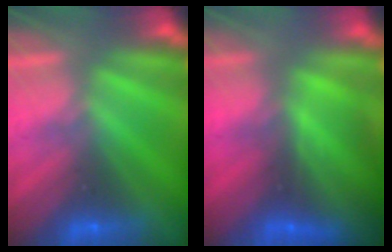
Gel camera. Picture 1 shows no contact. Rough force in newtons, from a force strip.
{"total": 9.7}